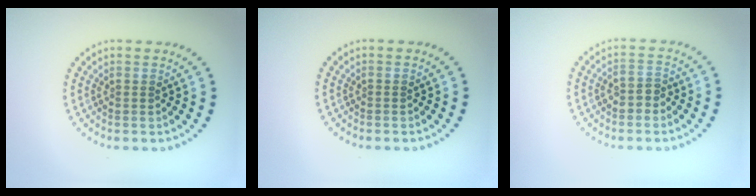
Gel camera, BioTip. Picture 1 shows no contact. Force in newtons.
{"total": 0.0}
{"total": 1.6, "press": 1.5, "slide": 0.5}